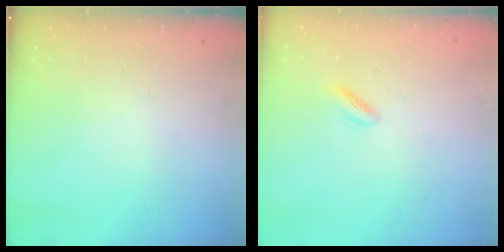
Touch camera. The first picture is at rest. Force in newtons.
{"total": 1.9, "press": 1.6, "slide": 1.0}